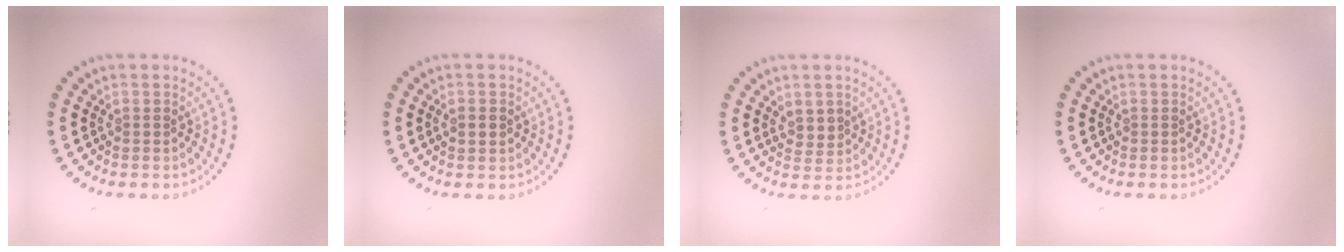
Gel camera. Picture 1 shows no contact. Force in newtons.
{"total": 1.1, "press": 1.1, "slide": 0.1}
{"total": 1.5, "press": 1.3, "slide": 0.7}
{"total": 0.0}